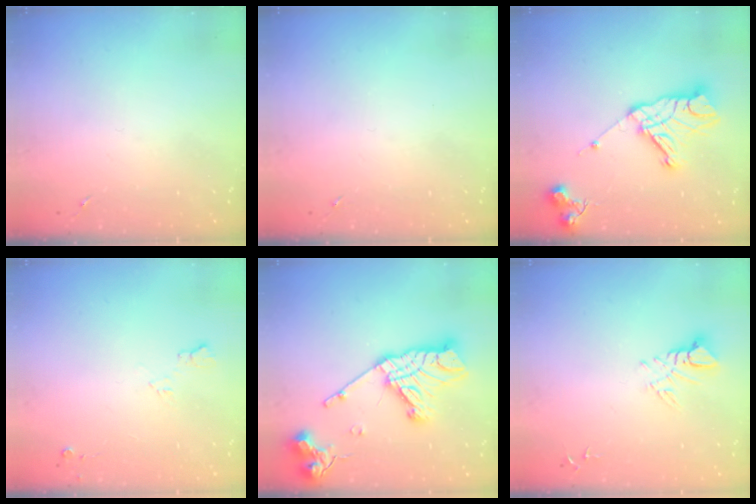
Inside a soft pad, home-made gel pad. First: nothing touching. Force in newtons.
{"total": 0.0}
{"total": 15.6, "press": 15.6, "slide": 1.2}
{"total": 6.0, "press": 6.0, "slide": 1.0}
{"total": 20.7, "press": 20.6, "slide": 1.9}
{"total": 6.0, "press": 6.0, "slide": 0.2}